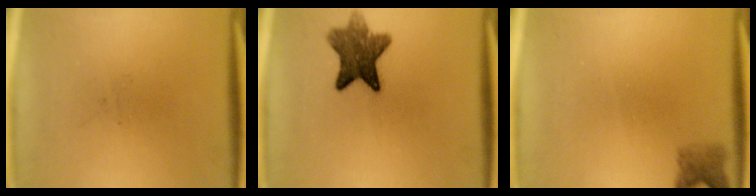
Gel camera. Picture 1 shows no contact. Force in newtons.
{"total": 8.5}
{"total": 2.3}